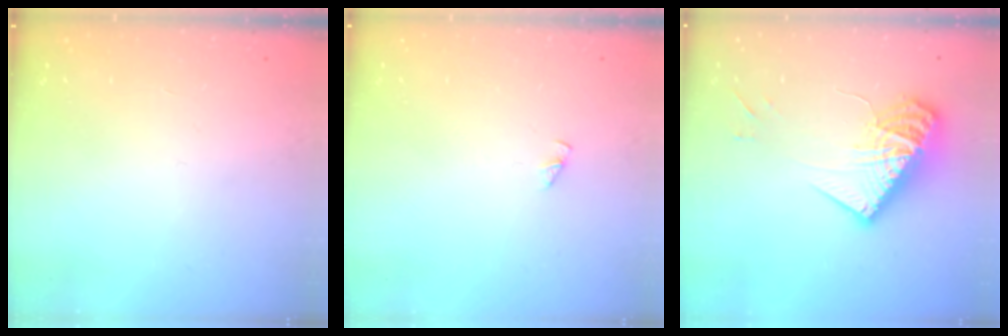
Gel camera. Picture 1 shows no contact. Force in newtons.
{"total": 0.8, "press": 0.8, "slide": 0.1}
{"total": 16.1, "press": 16.1, "slide": 0.7}